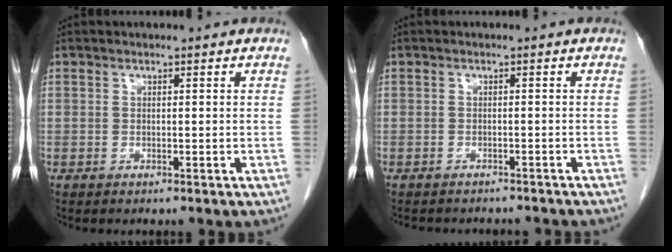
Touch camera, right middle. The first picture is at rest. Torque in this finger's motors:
{"motor_torque": [0.16, -0.11, 0.01, 0.02]}